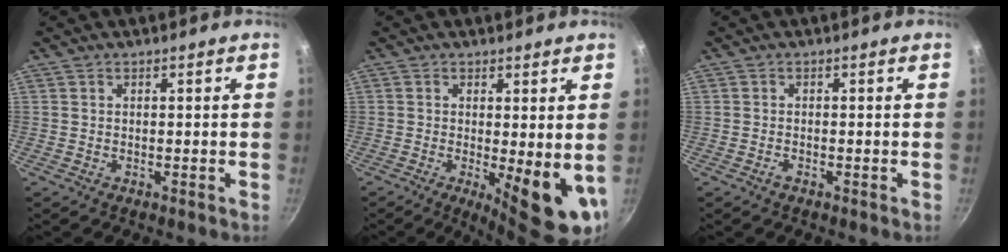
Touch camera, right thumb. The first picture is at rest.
{"total": 10.5, "force": [-0.9, 3.0, 10.0], "torque": [-0.120, -0.016, -0.005]}
{"total": 0.9, "force": [-0.7, 0.3, 0.6], "torque": [-0.014, 0.004, -0.015]}